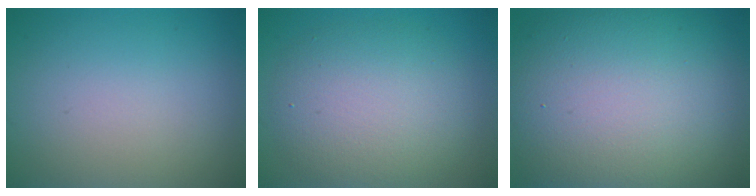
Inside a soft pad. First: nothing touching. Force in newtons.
{"total": 6.4, "press": 6.4, "slide": 0.7}
{"total": 16.1, "press": 16.1, "slide": 0.7}